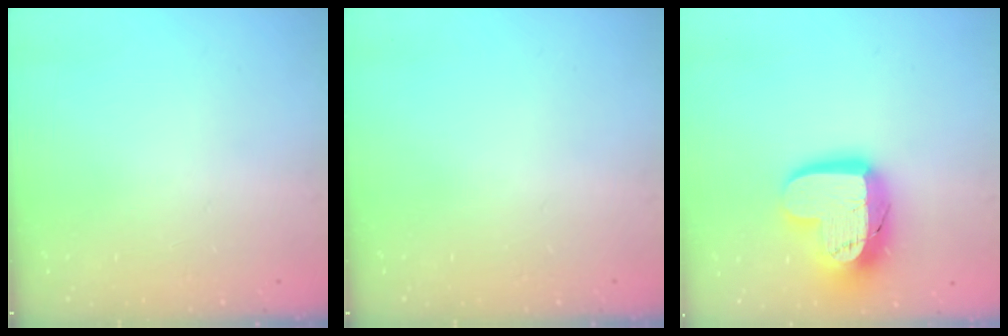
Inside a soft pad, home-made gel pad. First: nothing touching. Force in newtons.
{"total": 0.0}
{"total": 17.0, "press": 17.0, "slide": 1.3}